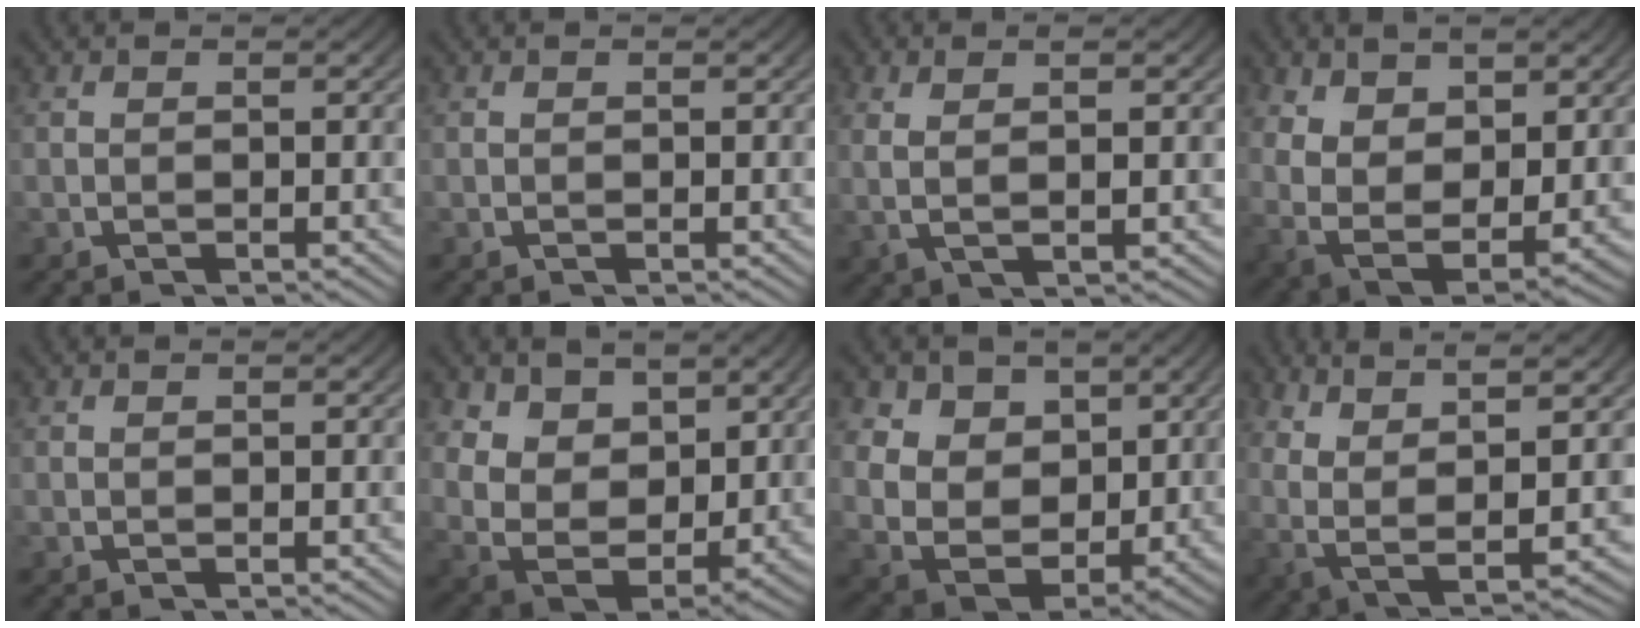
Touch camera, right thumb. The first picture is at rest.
{"total": 0.0}
{"total": 3.7, "force": [0.8, 1.0, 3.5], "torque": [-0.070, -0.001, 0.024]}
{"total": 10.1, "force": [-0.7, 7.4, 6.8], "torque": [-0.175, -0.058, 0.015]}
{"total": 0.0}
{"total": 10.2, "force": [0.2, 7.9, 6.5], "torque": [-0.179, -0.064, 0.025]}
{"total": 11.4, "force": [0.3, 9.2, 6.8], "torque": [-0.184, -0.061, 0.021]}
{"total": 10.9, "force": [2.0, 6.4, 8.6], "torque": [-0.181, -0.031, 0.047]}